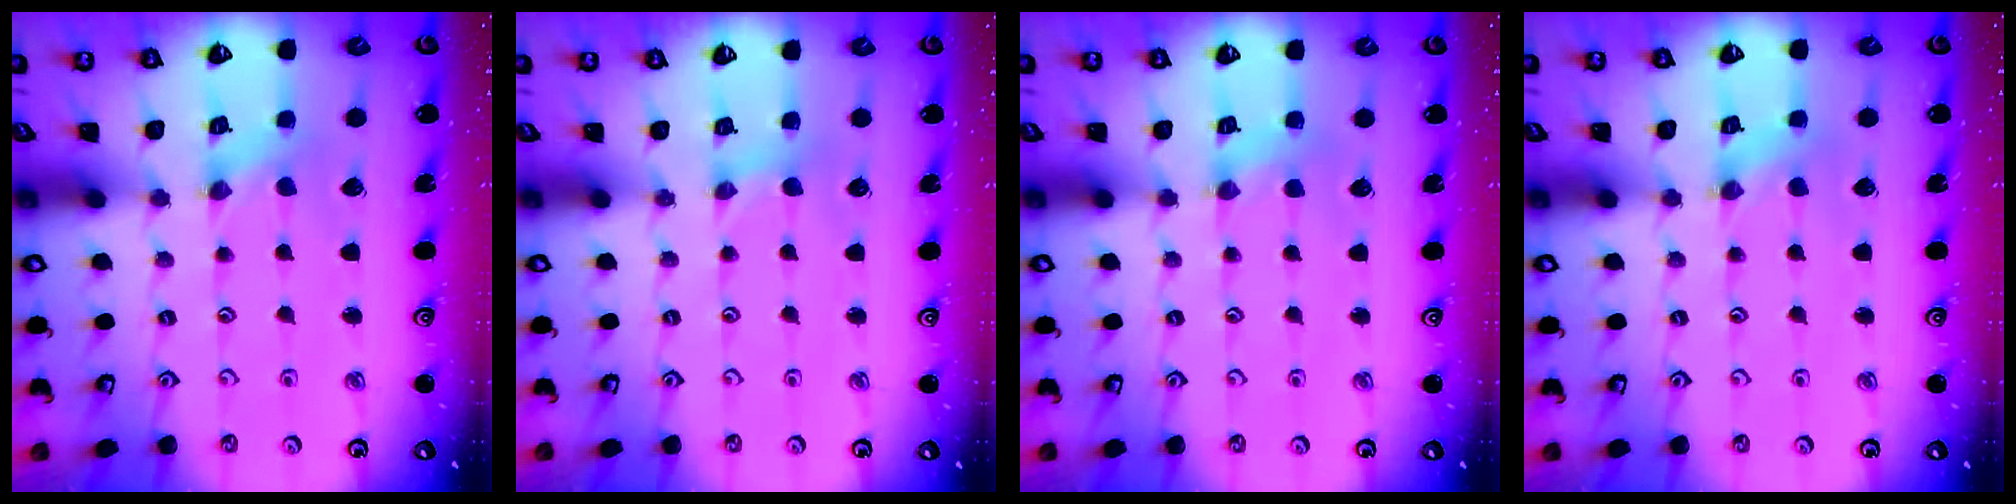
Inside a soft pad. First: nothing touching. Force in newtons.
{"total": 2.0, "press": 2.0, "slide": 0.3}
{"total": 2.3, "press": 2.3, "slide": 0.3}
{"total": 1.1, "press": 1.1, "slide": 0.2}